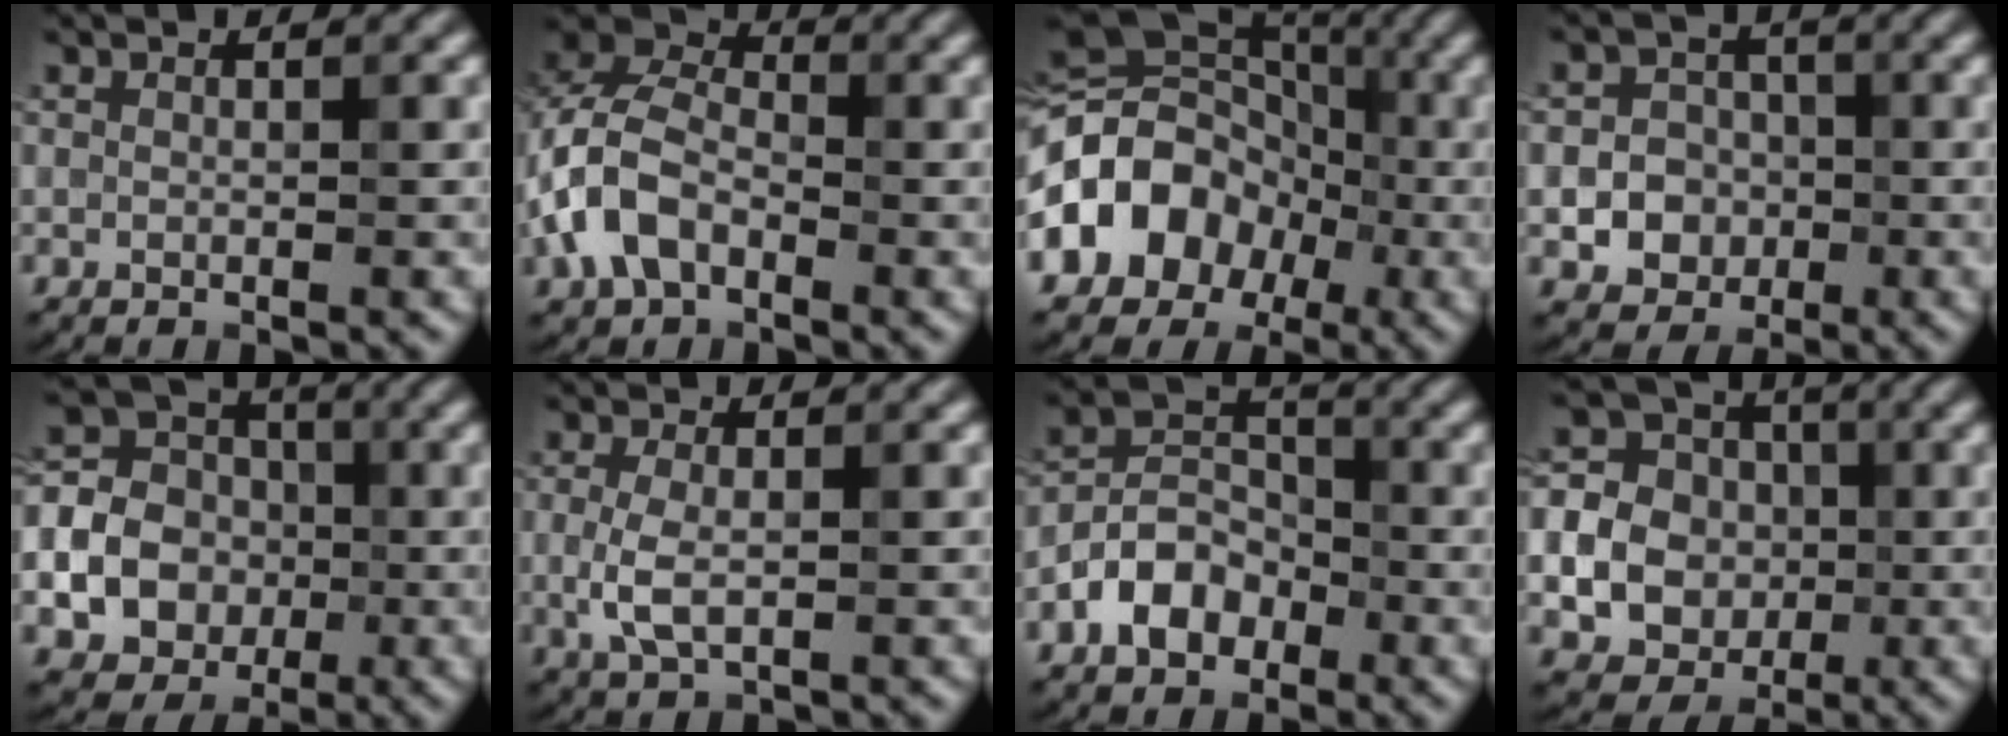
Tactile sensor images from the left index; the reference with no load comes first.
{"total": 7.3, "force": [-2.4, 4.6, 5.1], "torque": [-0.127, 0.013, -0.059]}
{"total": 10.4, "force": [-2.9, 8.0, 5.9], "torque": [-0.099, 0.020, -0.069]}
{"total": 5.4, "force": [-1.2, 4.8, 2.1], "torque": [-0.019, 0.013, -0.038]}
{"total": 16.1, "force": [-3.0, 14.6, 6.3], "torque": [-0.173, -0.004, -0.080]}
{"total": 3.0, "force": [-0.3, 1.4, 2.6], "torque": [-0.070, 0.001, -0.003]}
{"total": 4.5, "force": [-2.4, 2.9, 2.4], "torque": [-0.043, 0.008, -0.049]}
{"total": 13.7, "force": [-1.0, 12.6, 5.2], "torque": [-0.138, 0.022, -0.039]}